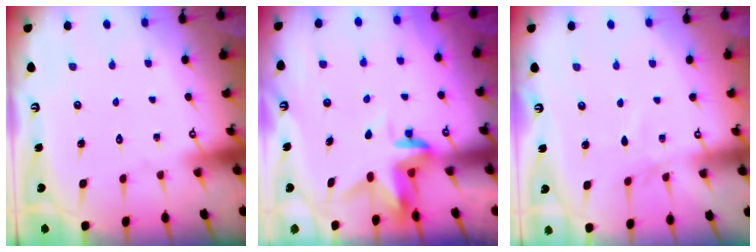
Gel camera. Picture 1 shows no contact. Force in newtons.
{"total": 3.2, "press": 3.1, "slide": 0.4}
{"total": 2.9, "press": 2.9, "slide": 0.4}